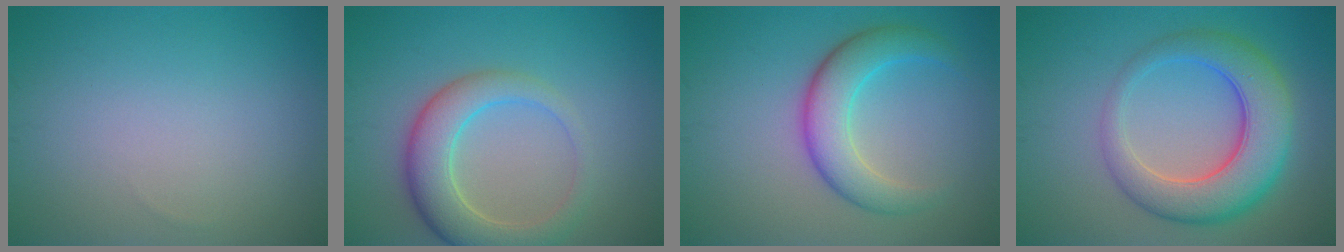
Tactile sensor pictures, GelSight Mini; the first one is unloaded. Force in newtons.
{"total": 5.5, "press": 5.5, "slide": 0.5}
{"total": 5.1, "press": 5.1, "slide": 0.1}
{"total": 7.9, "press": 7.8, "slide": 0.3}